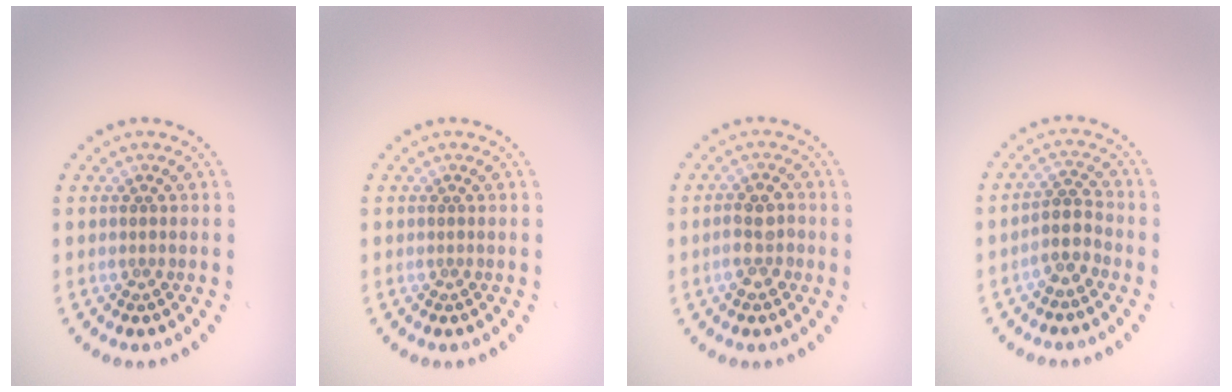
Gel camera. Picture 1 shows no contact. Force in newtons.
{"total": 0.0}
{"total": 2.4, "press": 2.3, "slide": 0.5}
{"total": 2.5, "press": 2.1, "slide": 1.4}